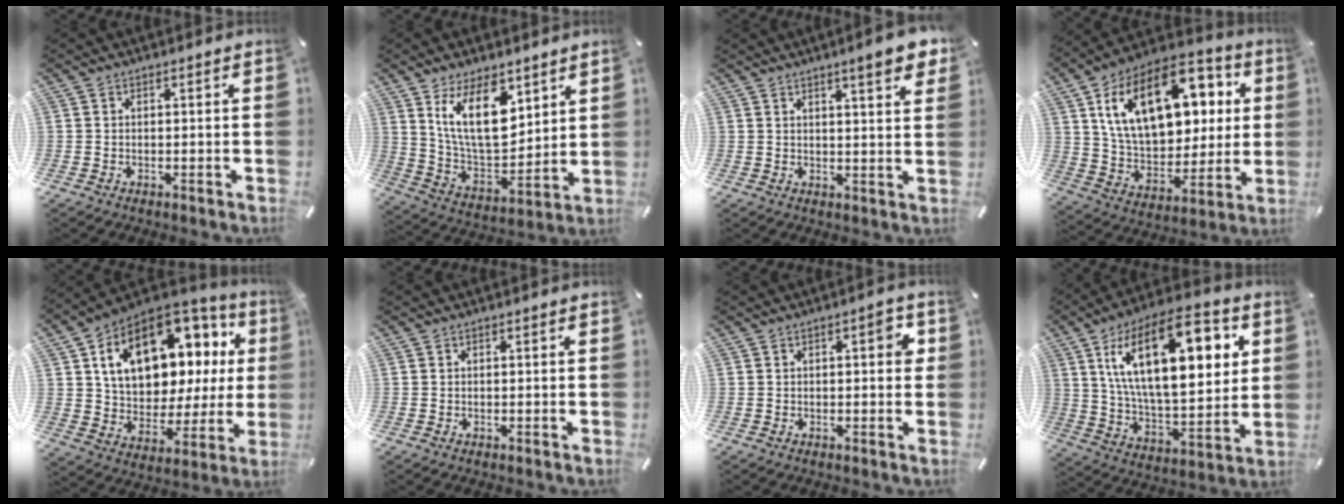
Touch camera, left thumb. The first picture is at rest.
{"total": 17.3, "force": [9.2, 9.0, 11.6], "torque": [-0.230, -0.048, 0.161]}
{"total": 6.7, "force": [4.4, 1.1, 4.9], "torque": [-0.071, -0.023, 0.071]}
{"total": 22.9, "force": [8.5, 14.5, 15.5], "torque": [-0.277, -0.024, 0.149]}
{"total": 18.8, "force": [7.9, 12.5, 11.5], "torque": [-0.181, -0.043, 0.138]}
{"total": 0.0}
{"total": 3.8, "force": [0.8, 1.6, 3.4], "torque": [-0.035, -0.003, 0.004]}
{"total": 25.5, "force": [10.4, 12.3, 19.8], "torque": [-0.354, -0.033, 0.159]}